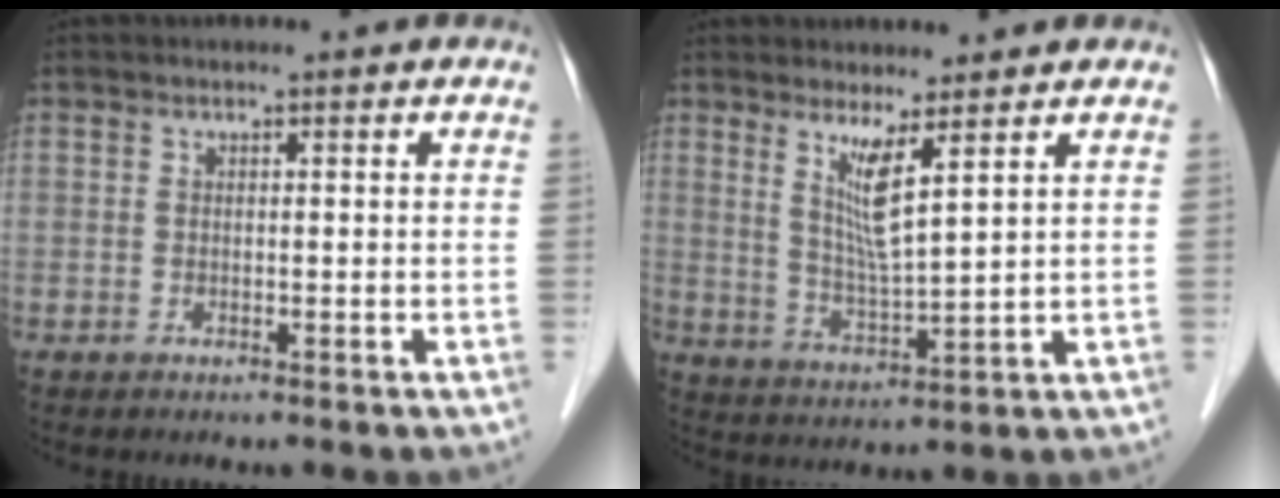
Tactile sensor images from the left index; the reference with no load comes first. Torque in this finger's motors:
{"motor_torque": [0.99, -0.61, 0.52, 0.08]}